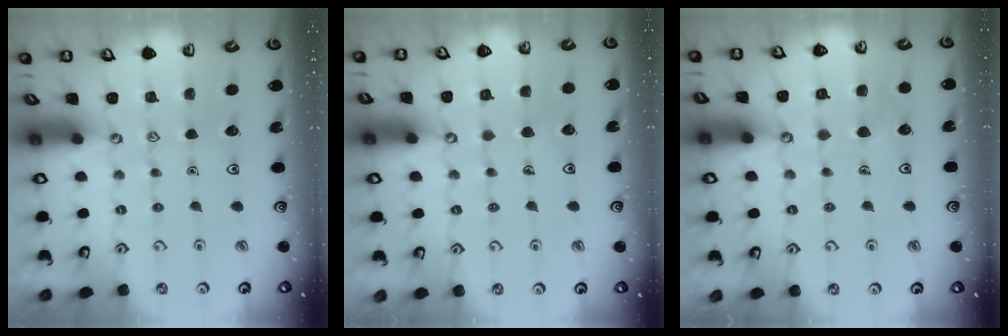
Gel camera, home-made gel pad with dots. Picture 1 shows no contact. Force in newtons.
{"total": 4.0, "press": 3.9, "slide": 0.4}
{"total": 6.0, "press": 6.0, "slide": 0.6}